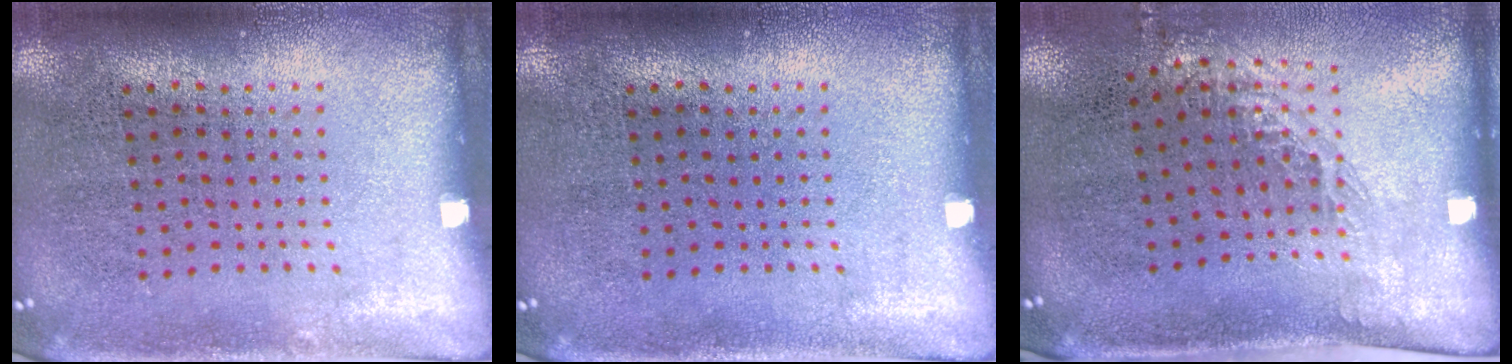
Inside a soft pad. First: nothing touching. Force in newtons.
{"total": 0.0}
{"total": 1.2, "press": 0.9, "slide": 0.7}